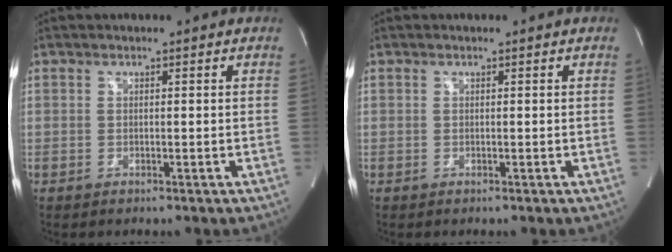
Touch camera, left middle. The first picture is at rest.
{"total": 0.0}